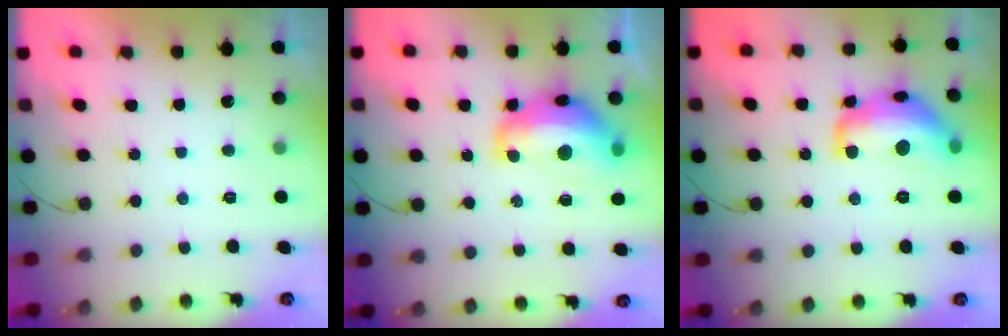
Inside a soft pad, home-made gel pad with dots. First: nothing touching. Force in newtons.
{"total": 15.3, "press": 15.2, "slide": 1.3}
{"total": 16.7, "press": 16.7, "slide": 0.9}